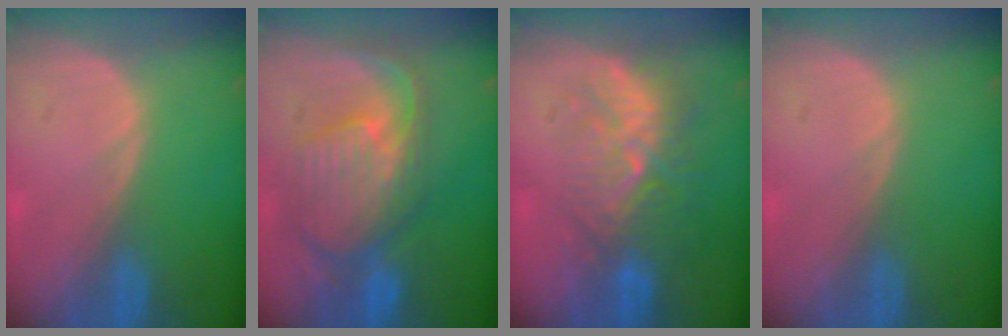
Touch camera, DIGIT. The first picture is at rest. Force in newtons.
{"total": 11.1, "press": 9.7, "slide": 5.3}
{"total": 9.1, "press": 8.4, "slide": 3.5}
{"total": 0.0}